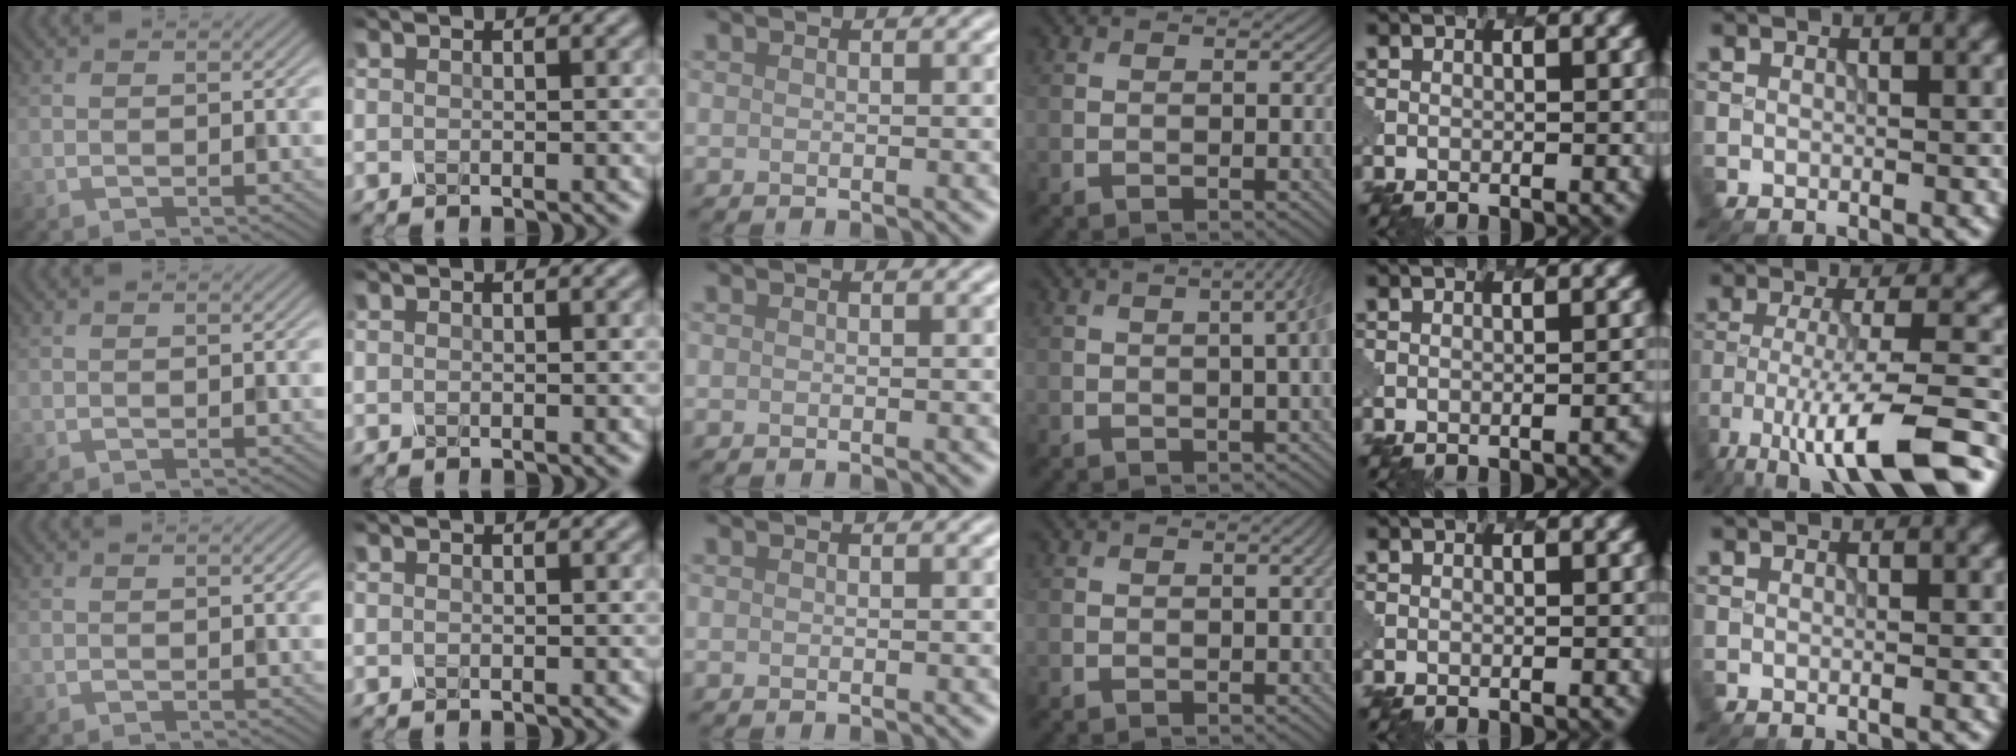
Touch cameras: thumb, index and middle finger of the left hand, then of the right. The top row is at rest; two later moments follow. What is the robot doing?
{"motion": "pour", "object": "mug"}